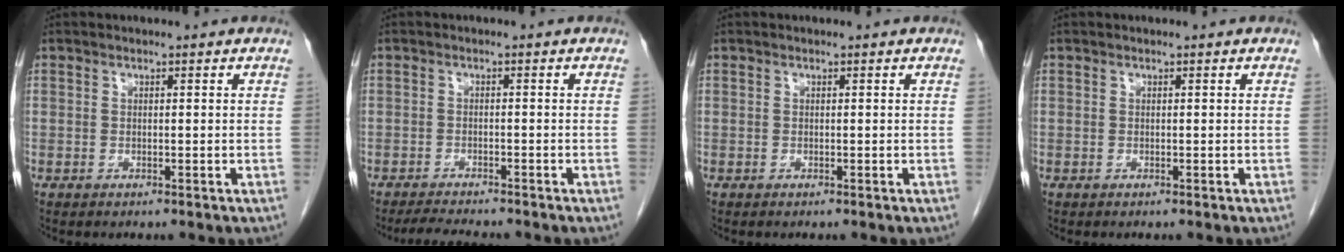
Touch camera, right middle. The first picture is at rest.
{"total": 4.6, "force": [-4.2, 0.3, 1.7], "torque": [-0.031, -0.015, -0.068]}
{"total": 0.0}
{"total": 0.0}